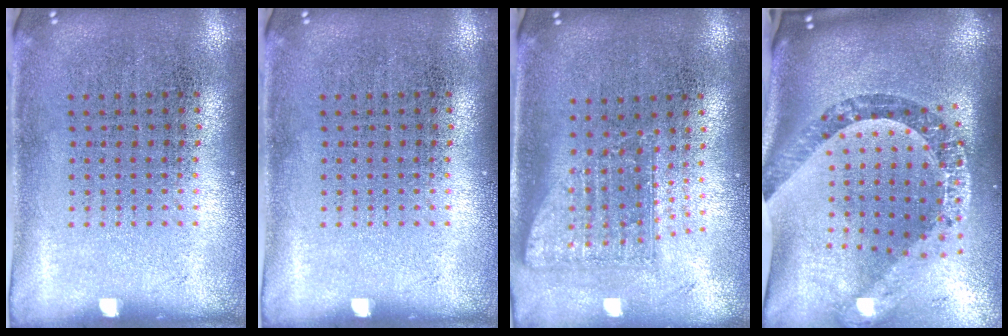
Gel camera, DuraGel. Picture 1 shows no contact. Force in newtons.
{"total": 0.0}
{"total": 1.6, "press": 1.2, "slide": 1.1}
{"total": 2.6, "press": 1.9, "slide": 1.7}